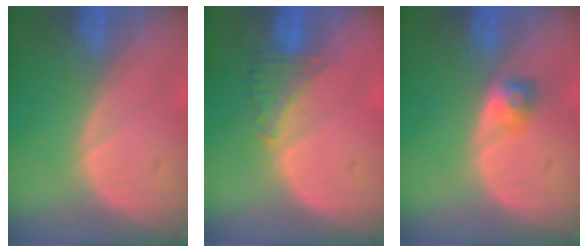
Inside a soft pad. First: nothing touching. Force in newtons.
{"total": 2.9, "press": 2.9, "slide": 0.6}
{"total": 2.6, "press": 2.3, "slide": 1.1}